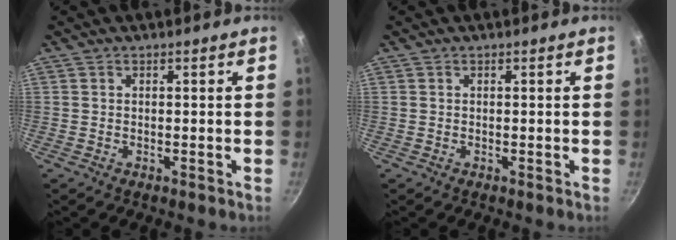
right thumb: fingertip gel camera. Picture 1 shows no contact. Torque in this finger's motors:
{"motor_torque": [0.00, 0.00, -0.02, 0.02, 0.00]}